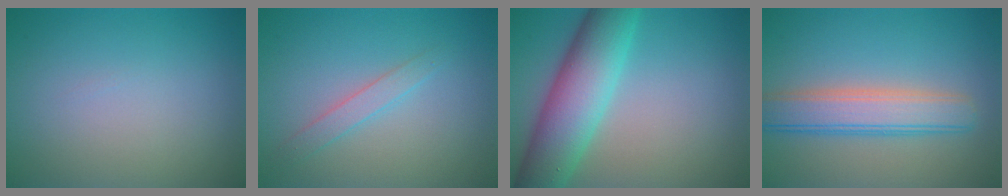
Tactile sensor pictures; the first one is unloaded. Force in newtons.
{"total": 1.6, "press": 1.6, "slide": 0.1}
{"total": 8.2, "press": 8.2, "slide": 0.1}
{"total": 5.0, "press": 5.0, "slide": 0.2}